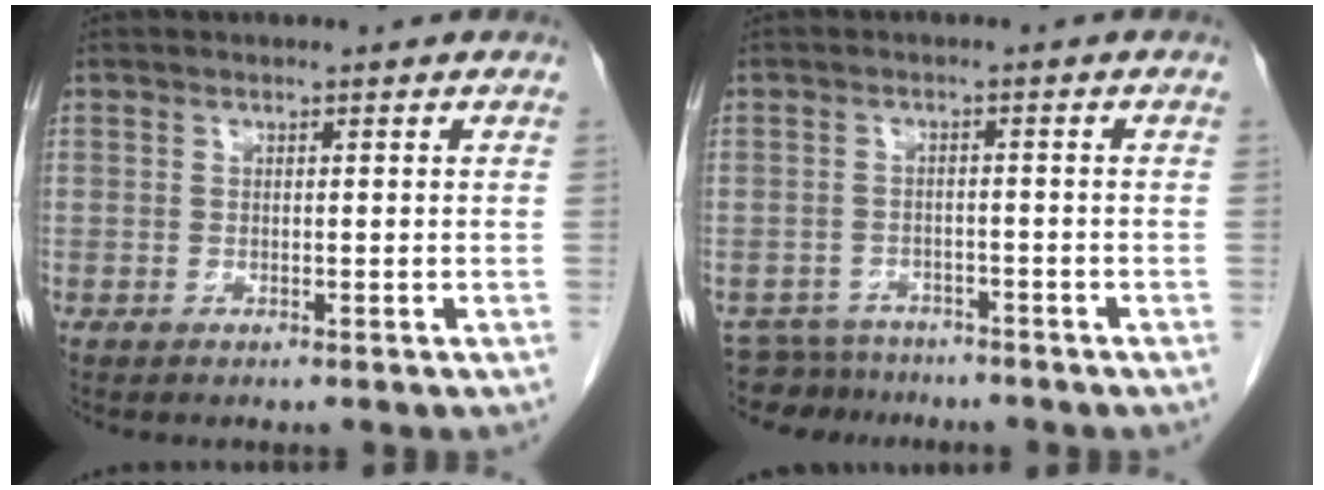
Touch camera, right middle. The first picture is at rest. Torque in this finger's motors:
{"motor_torque": [-0.45, -0.19, -0.14, -0.05]}